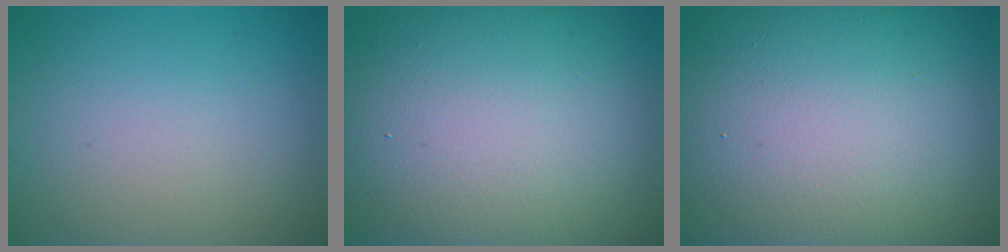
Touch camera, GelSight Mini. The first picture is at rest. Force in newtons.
{"total": 18.8, "press": 18.7, "slide": 1.3}
{"total": 22.5, "press": 22.5, "slide": 1.3}